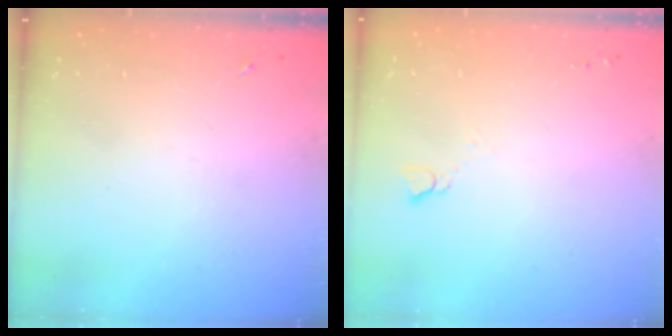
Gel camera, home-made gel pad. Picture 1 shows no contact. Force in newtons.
{"total": 2.7, "press": 2.7, "slide": 0.3}